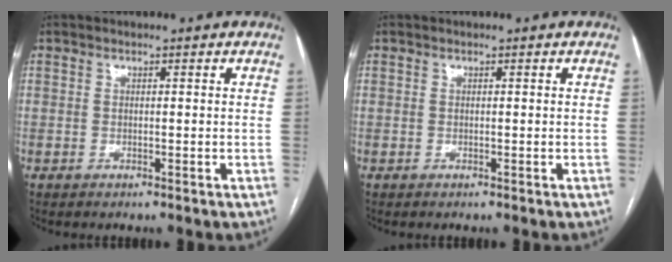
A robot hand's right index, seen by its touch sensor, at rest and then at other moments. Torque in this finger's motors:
{"motor_torque": [0.00, 0.00, 0.00, 0.00]}